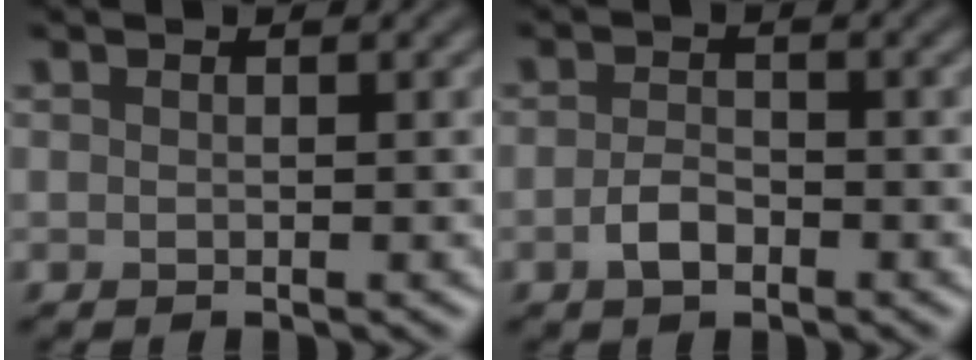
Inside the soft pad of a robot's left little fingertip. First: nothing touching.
{"total": 2.0, "force": [-1.1, 1.1, 1.3], "torque": [-0.028, 0.002, -0.025]}